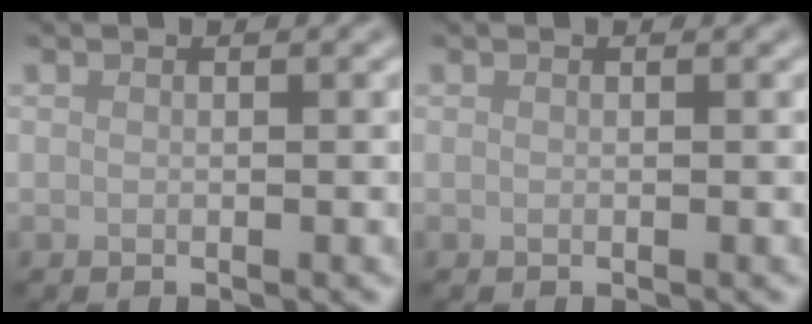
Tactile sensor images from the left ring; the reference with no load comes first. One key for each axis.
{"total": 0.0}